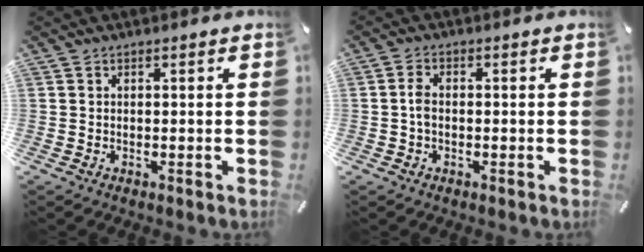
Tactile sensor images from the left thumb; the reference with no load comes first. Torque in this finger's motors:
{"motor_torque": [-0.01, -0.08, 0.14, 0.22, 0.00]}